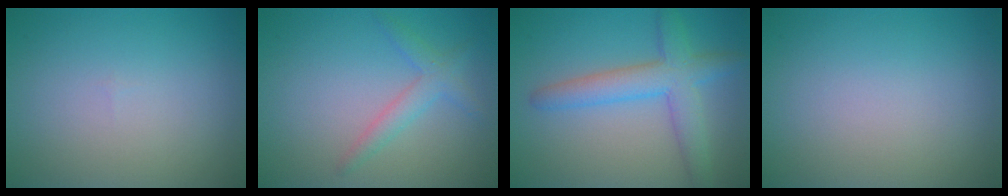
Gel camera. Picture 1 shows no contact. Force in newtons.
{"total": 2.2, "press": 2.2, "slide": 0.0}
{"total": 4.8, "press": 4.8, "slide": 0.3}
{"total": 0.0}